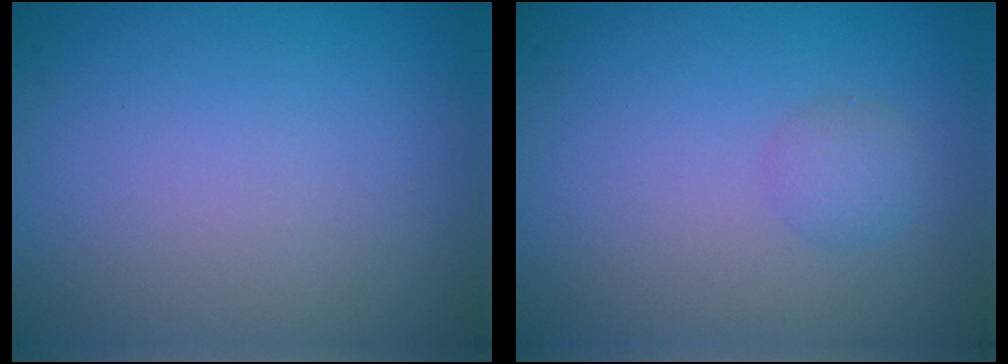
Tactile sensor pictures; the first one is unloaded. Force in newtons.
{"total": 1.4, "press": 1.4, "slide": 0.0}